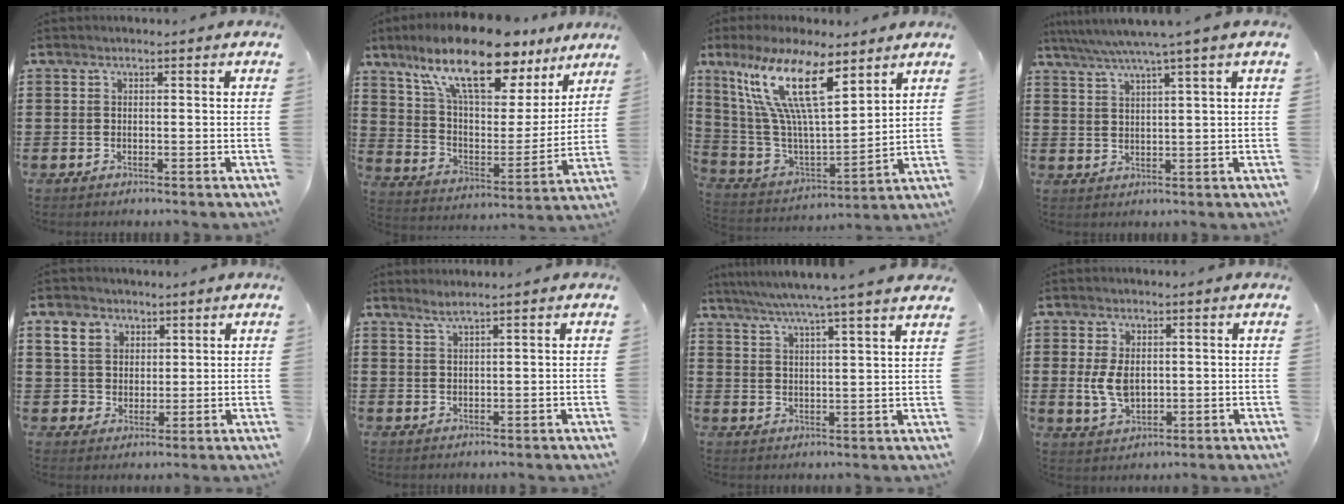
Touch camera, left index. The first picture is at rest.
{"total": 16.6, "force": [12.4, 4.8, 10.1], "torque": [-0.213, -0.060, 0.213]}
{"total": 16.9, "force": [9.1, 5.0, 13.4], "torque": [-0.302, -0.034, 0.152]}
{"total": 4.2, "force": [2.9, -0.9, 2.9], "torque": [-0.063, -0.012, 0.047]}
{"total": 6.2, "force": [2.9, 5.3, 1.7], "torque": [-0.044, 0.012, 0.050]}
{"total": 1.8, "force": [1.4, -0.3, 1.1], "torque": [-0.024, 0.000, 0.026]}
{"total": 6.0, "force": [5.1, -1.1, 2.8], "torque": [-0.071, -0.028, 0.087]}
{"total": 5.4, "force": [0.3, 3.4, 4.1], "torque": [-0.106, 0.002, 0.000]}